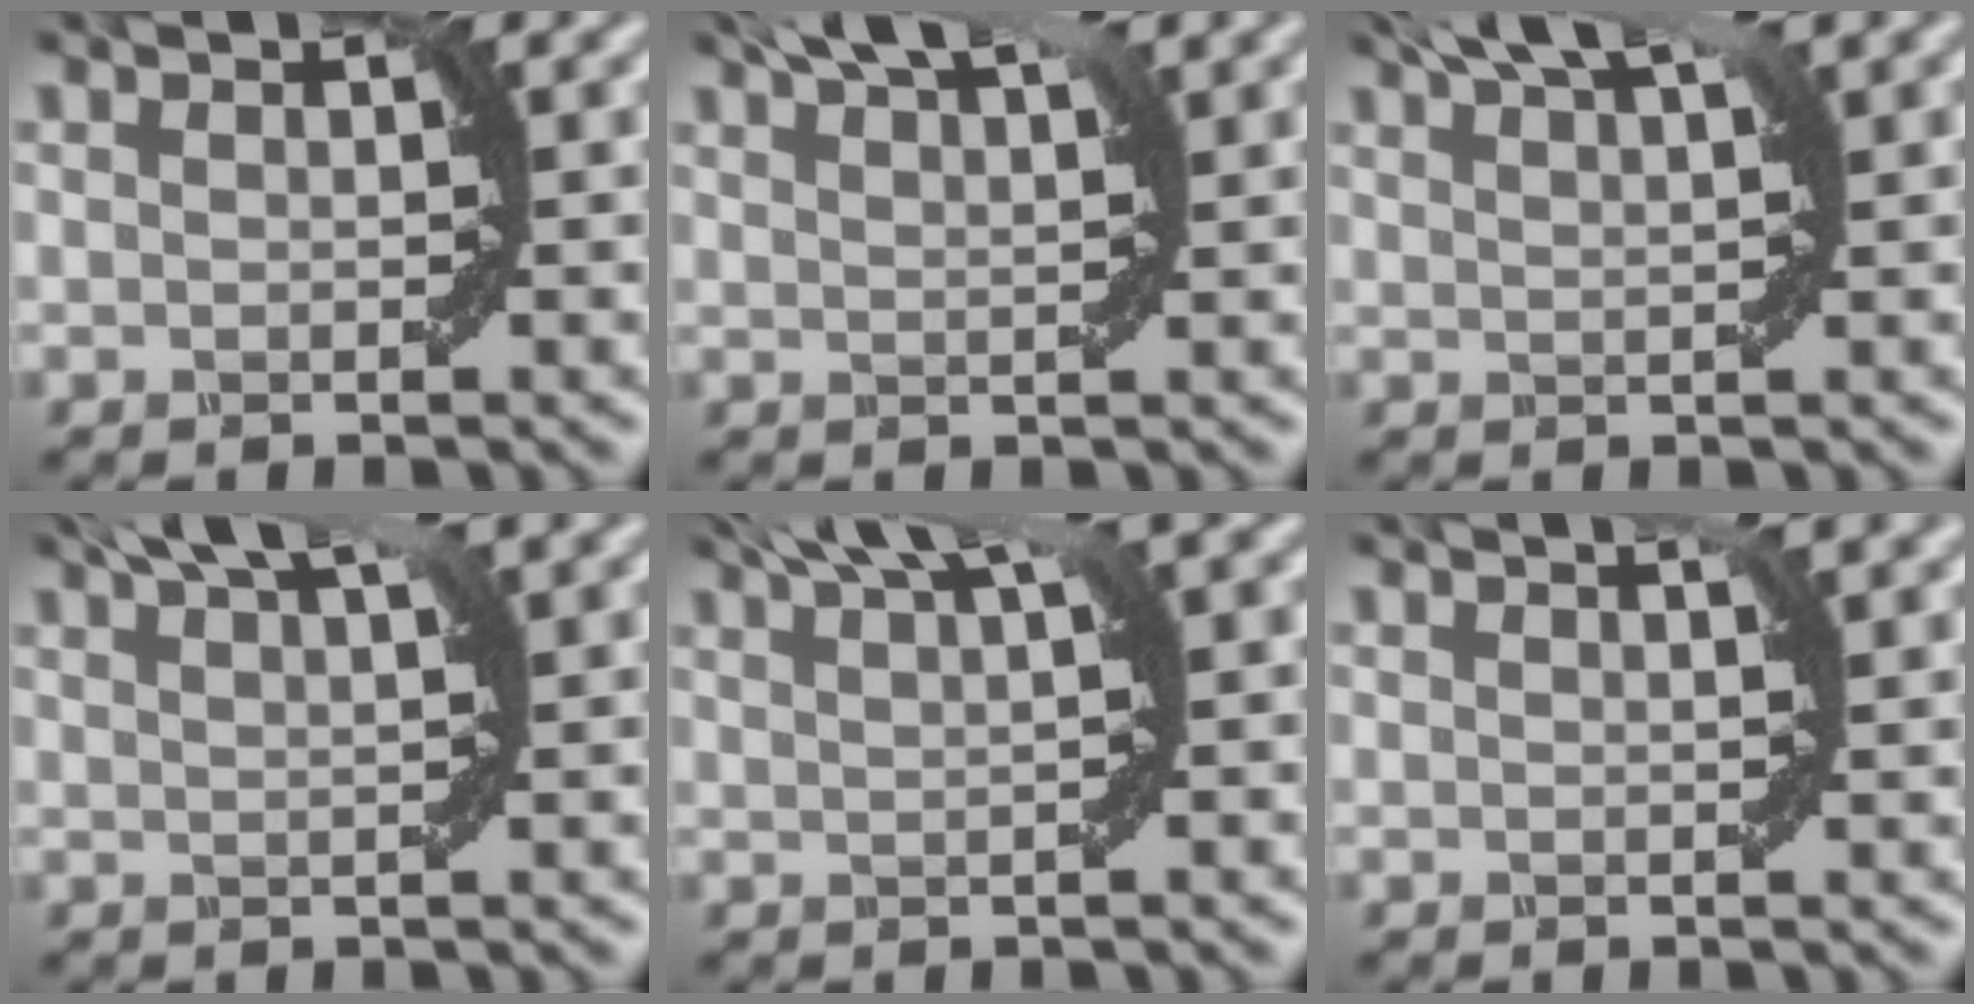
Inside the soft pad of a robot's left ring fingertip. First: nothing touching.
{"total": 5.2, "force": [3.6, 1.2, 3.6], "torque": [-0.047, 0.024, 0.040]}
{"total": 5.6, "force": [3.7, 1.3, 3.9], "torque": [-0.053, 0.028, 0.042]}
{"total": 5.3, "force": [3.4, 1.2, 3.9], "torque": [-0.050, 0.027, 0.037]}
{"total": 6.3, "force": [3.9, 1.3, 4.8], "torque": [-0.060, 0.031, 0.047]}
{"total": 2.4, "force": [1.5, 0.8, 1.7], "torque": [-0.011, 0.011, 0.006]}